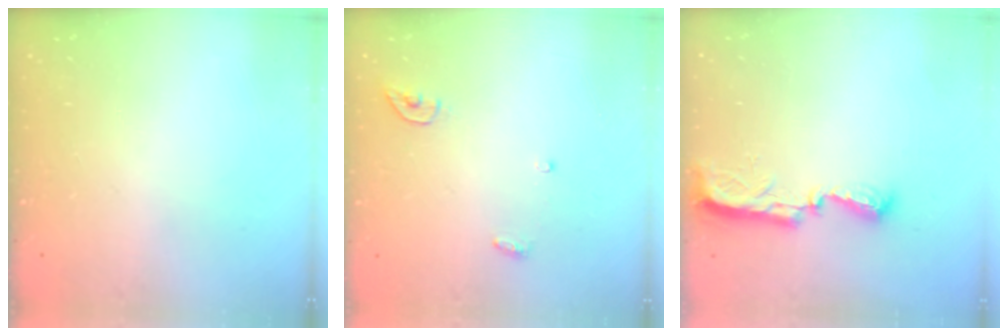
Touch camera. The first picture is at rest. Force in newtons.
{"total": 3.8, "press": 3.7, "slide": 0.3}
{"total": 7.8, "press": 7.8, "slide": 0.8}